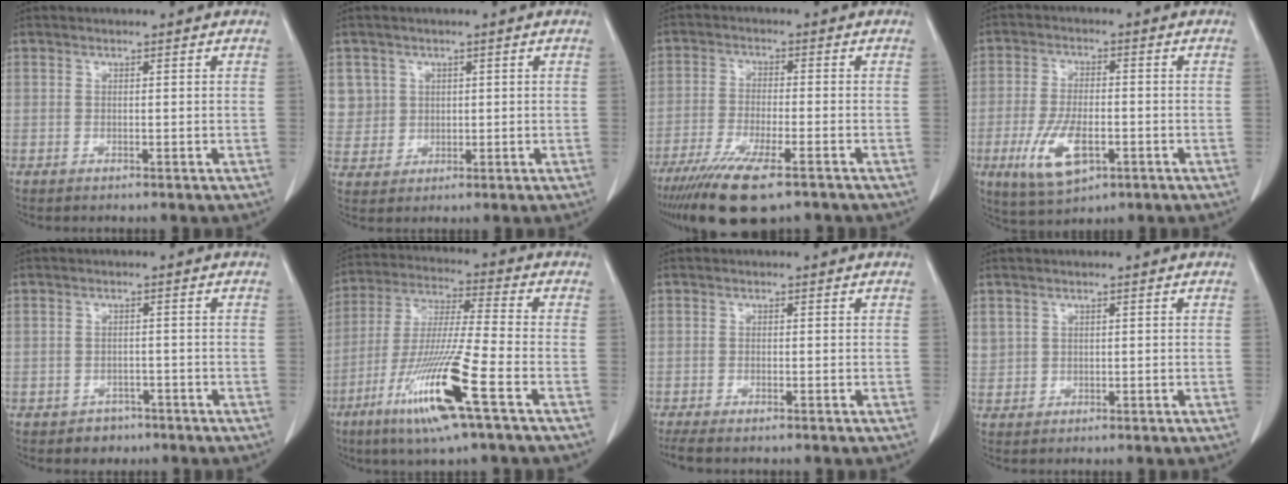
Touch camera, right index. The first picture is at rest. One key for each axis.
{"total": 6.2, "fx": 2.3, "fy": 5.7, "fz": 0.2, "tx": 0.000, "ty": 0.010, "tz": 0.055}
{"total": 12.5, "fx": -8.9, "fy": 2.1, "fz": 8.6, "tx": -0.155, "ty": -0.033, "tz": -0.146}
{"total": 9.0, "fx": -3.4, "fy": 3.6, "fz": 7.6, "tx": -0.160, "ty": -0.010, "tz": -0.052}
{"total": 2.6, "fx": -1.7, "fy": 2.0, "fz": 0.2, "tx": -0.006, "ty": 0.009, "tz": -0.021}
{"total": 15.6, "fx": -7.3, "fy": -0.1, "fz": 13.8, "tx": -0.284, "ty": -0.028, "tz": -0.136}
{"total": 3.9, "fx": -3.2, "fy": 0.8, "fz": 2.1, "tx": -0.038, "ty": -0.013, "tz": -0.047}
{"total": 2.1, "fx": 0.9, "fy": 1.9, "fz": 0.4, "tx": -0.002, "ty": 0.008, "tz": 0.021}